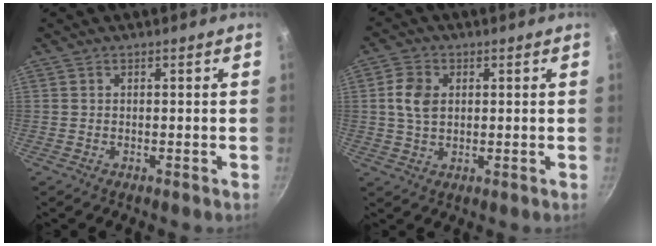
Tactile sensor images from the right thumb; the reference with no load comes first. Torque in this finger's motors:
{"motor_torque": [-0.57, 0.35, 0.79, -0.16, 0.07]}